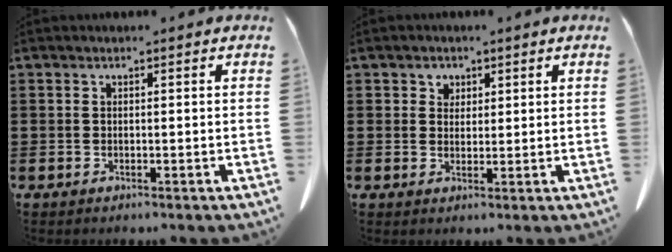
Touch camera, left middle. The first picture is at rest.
{"total": 1.9, "force": [1.2, 1.5, 0.3], "torque": [-0.004, 0.005, 0.020]}